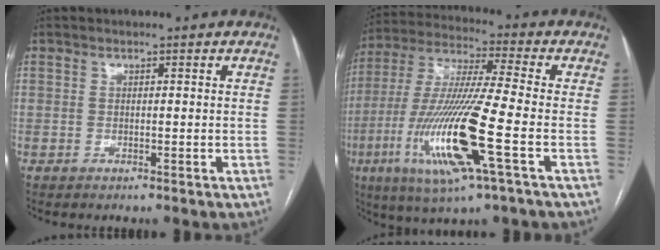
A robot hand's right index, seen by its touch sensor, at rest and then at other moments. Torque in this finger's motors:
{"motor_torque": [2.14, 0.00, 1.05, 0.21]}